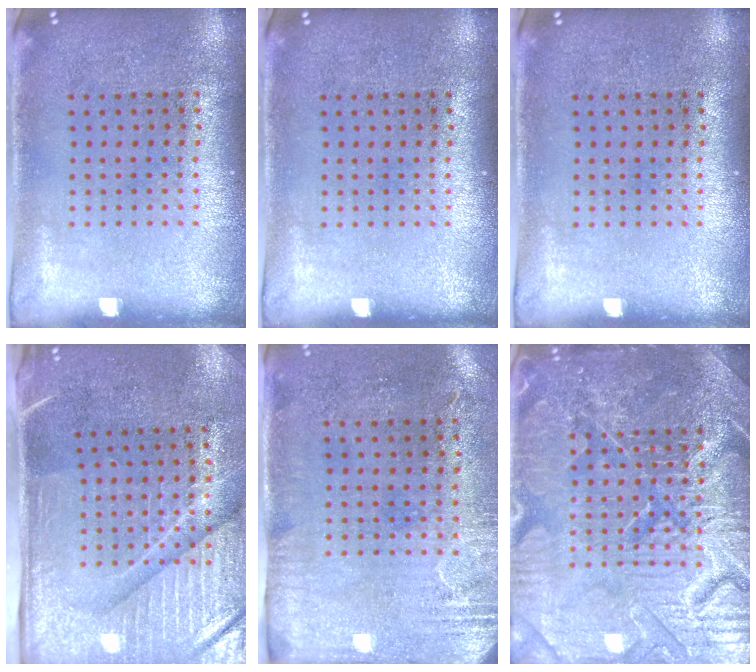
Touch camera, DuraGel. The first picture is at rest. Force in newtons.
{"total": 0.0}
{"total": 0.0}
{"total": 4.5, "press": 3.9, "slide": 2.3}
{"total": 3.0, "press": 2.5, "slide": 1.8}
{"total": 7.9, "press": 7.8, "slide": 0.9}